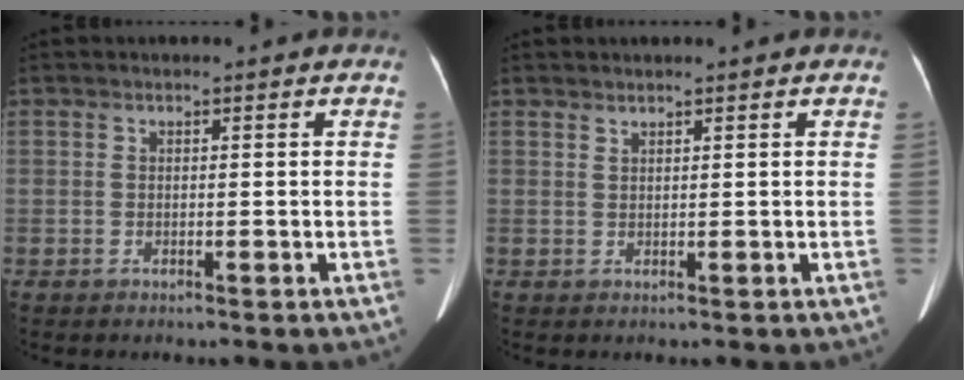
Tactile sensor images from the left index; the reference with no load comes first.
{"total": 1.0, "force": [1.0, 0.0, 0.3], "torque": [-0.005, 0.006, 0.023]}